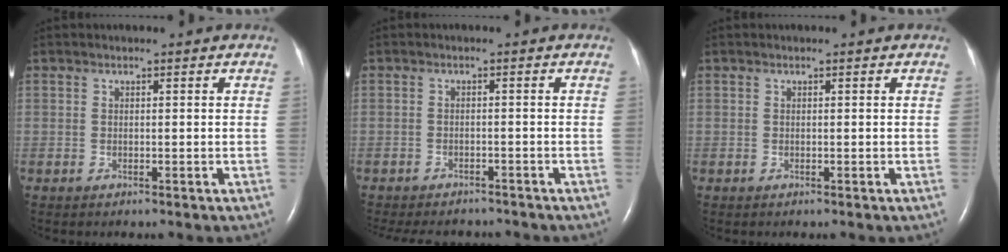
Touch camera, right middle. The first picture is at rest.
{"total": 10.7, "force": [-9.6, 3.5, 3.2], "torque": [-0.067, -0.002, -0.122]}
{"total": 0.0}